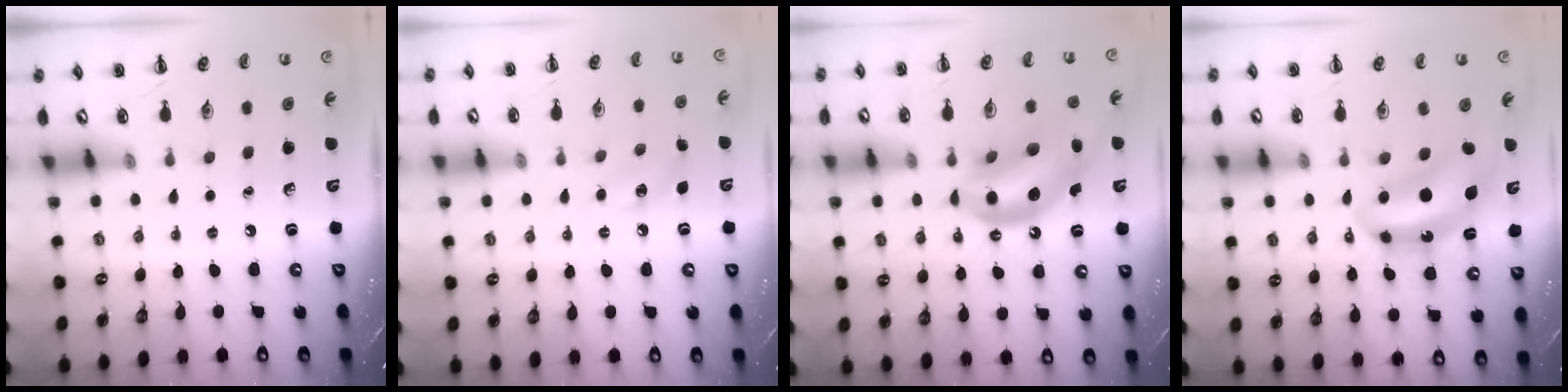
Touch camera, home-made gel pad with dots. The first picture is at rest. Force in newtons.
{"total": 7.1, "press": 7.0, "slide": 1.5}
{"total": 13.6, "press": 13.1, "slide": 3.7}
{"total": 8.4, "press": 8.2, "slide": 1.8}